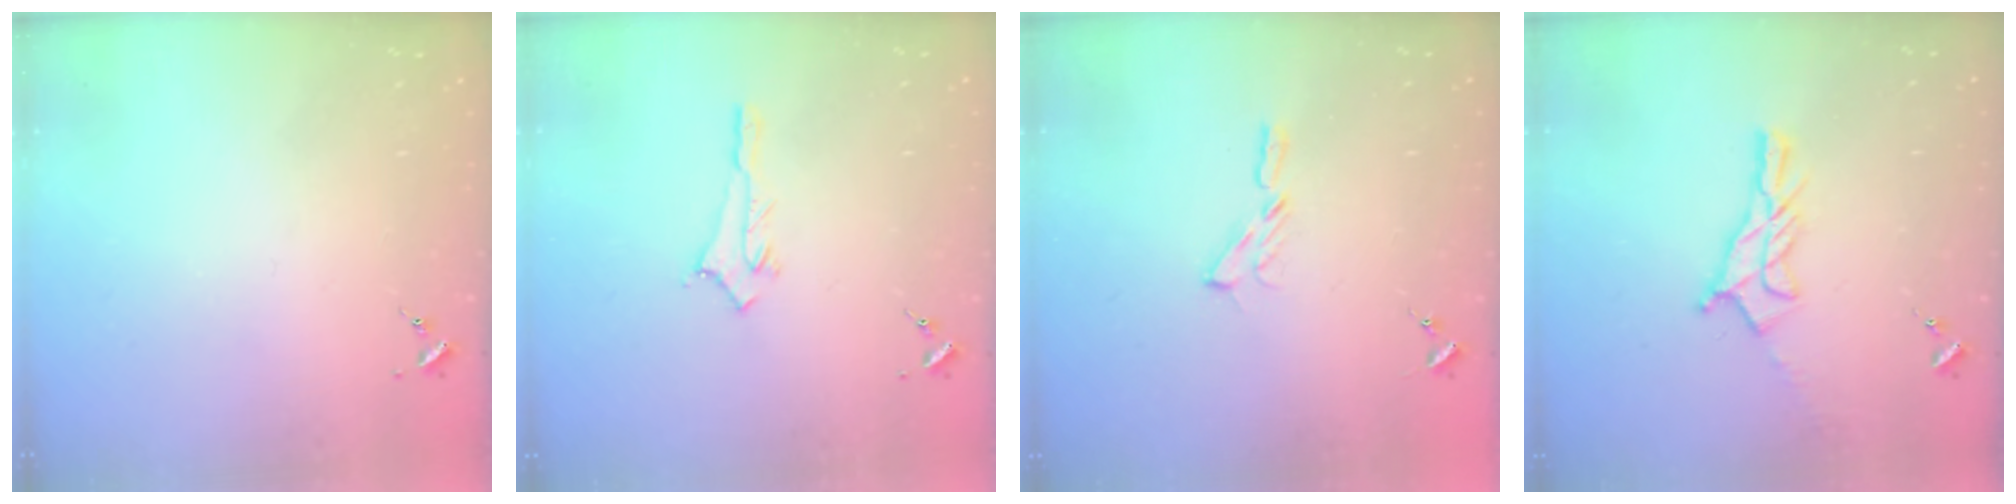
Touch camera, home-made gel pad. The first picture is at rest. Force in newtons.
{"total": 2.9, "press": 2.8, "slide": 0.4}
{"total": 4.0, "press": 4.0, "slide": 0.4}
{"total": 11.2, "press": 11.1, "slide": 0.7}